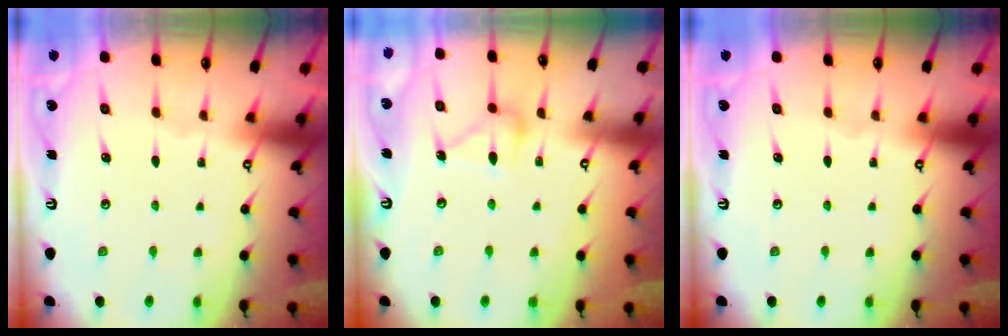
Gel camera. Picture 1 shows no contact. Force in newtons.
{"total": 12.6, "press": 12.6, "slide": 0.4}
{"total": 0.0}